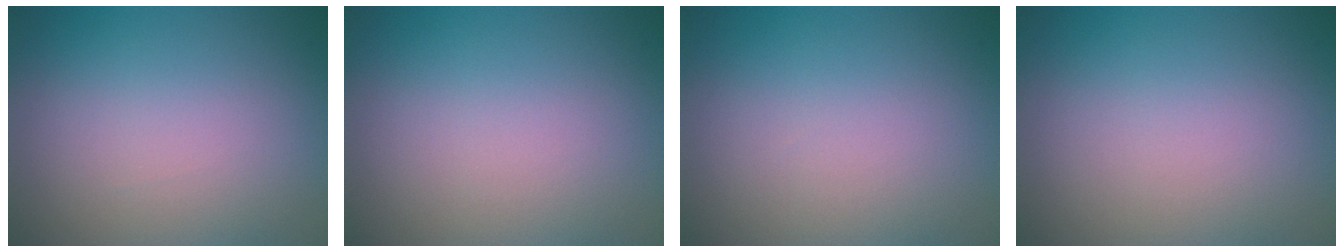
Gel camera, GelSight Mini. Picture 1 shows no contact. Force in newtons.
{"total": 0.0}
{"total": 0.0}
{"total": 0.0}